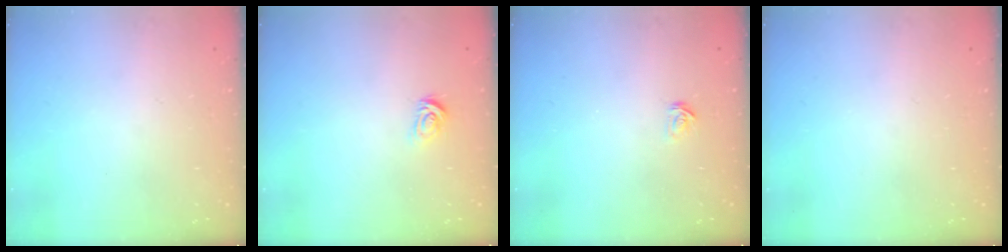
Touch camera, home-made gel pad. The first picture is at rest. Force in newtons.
{"total": 2.8, "press": 2.8, "slide": 0.4}
{"total": 2.1, "press": 2.1, "slide": 0.2}
{"total": 0.0}